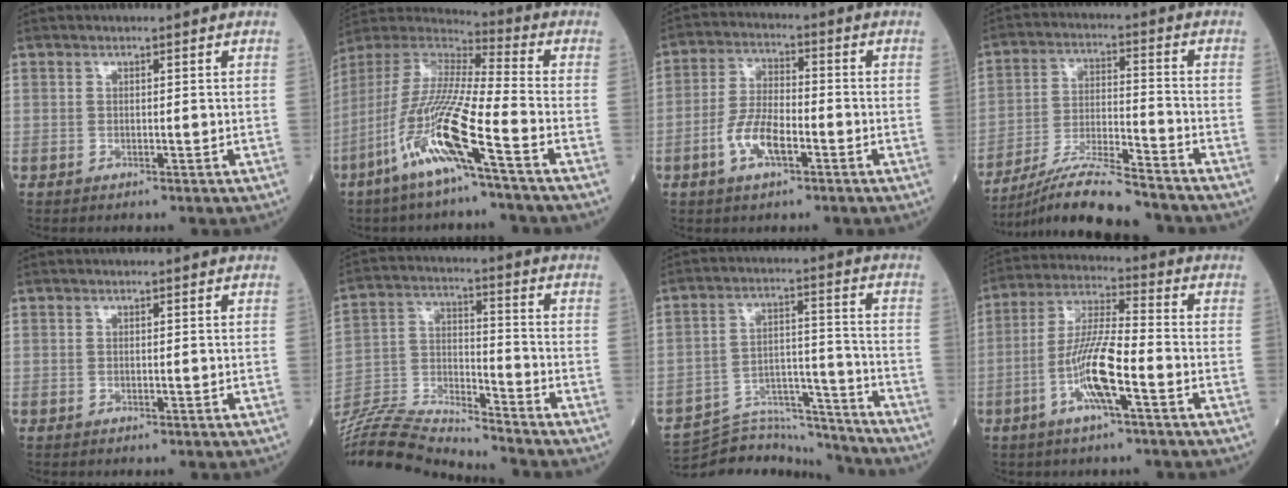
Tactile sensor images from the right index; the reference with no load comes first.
{"total": 16.2, "force": [-7.8, 0.0, 14.2], "torque": [-0.302, -0.026, -0.159]}
{"total": 7.3, "force": [-3.1, 2.7, 6.1], "torque": [-0.128, 0.004, -0.060]}
{"total": 13.0, "force": [-11.6, -0.1, 5.9], "torque": [-0.103, -0.010, -0.206]}
{"total": 0.0}
{"total": 17.3, "force": [-16.6, -0.3, 4.7], "torque": [-0.095, 0.008, -0.297]}
{"total": 14.3, "force": [-14.2, 1.2, 1.2], "torque": [-0.015, 0.042, -0.224]}
{"total": 10.1, "force": [-3.8, 1.0, 9.3], "torque": [-0.187, 0.001, -0.075]}